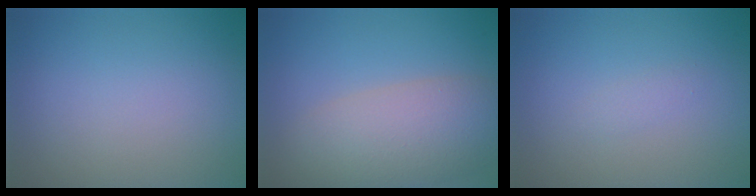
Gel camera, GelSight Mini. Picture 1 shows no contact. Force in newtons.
{"total": 6.8, "press": 6.8, "slide": 0.7}
{"total": 0.6, "press": 0.6, "slide": 0.0}